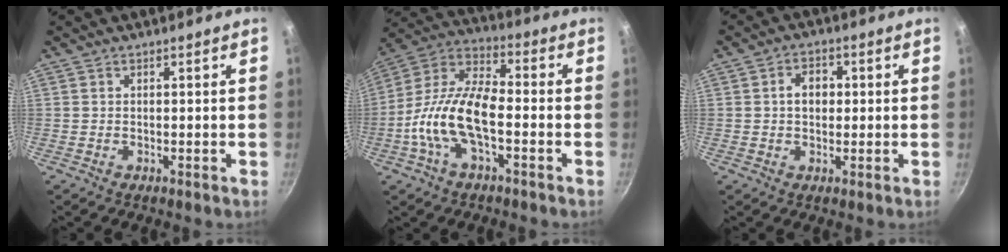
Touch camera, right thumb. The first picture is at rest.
{"total": 15.4, "force": [-4.0, 7.2, 13.0], "torque": [-0.239, 0.042, -0.094]}
{"total": 4.7, "force": [0.5, 3.6, 3.0], "torque": [-0.024, 0.010, 0.003]}